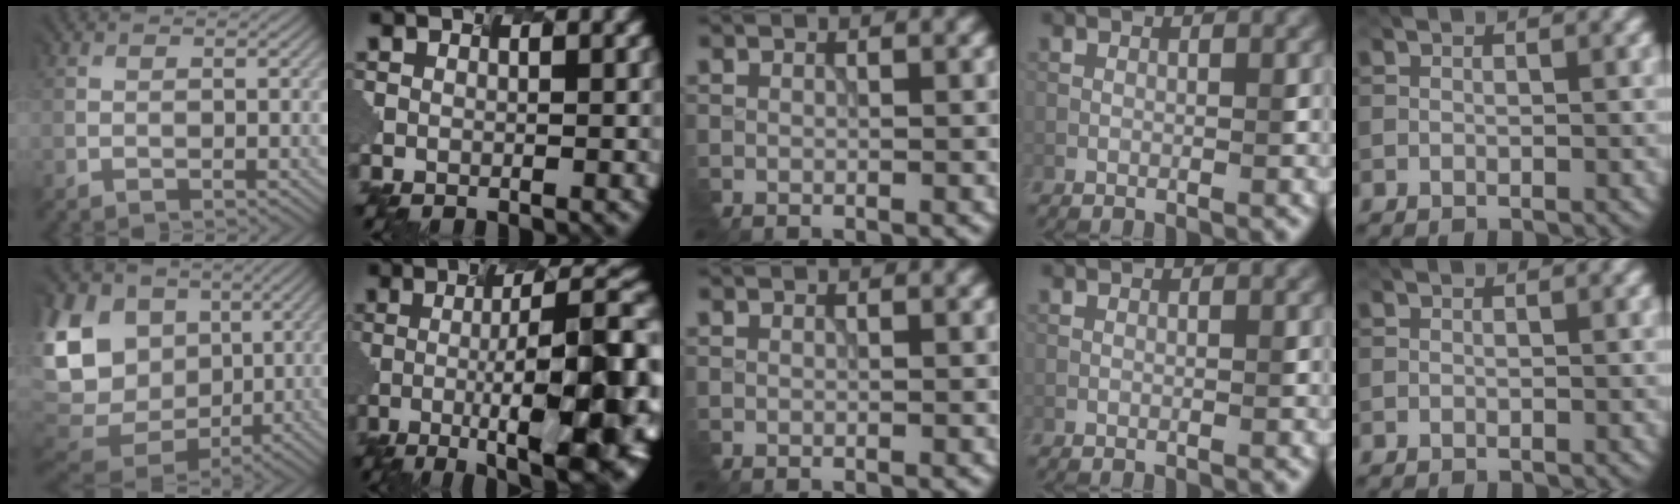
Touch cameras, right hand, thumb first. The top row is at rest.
{"thumb": {"total": 16.8, "force": [3.1, 14.1, 8.5], "torque": [-0.245, 0.002, 0.096]}, "index": {"total": 13.9, "force": [-2.4, 3.8, 13.2], "torque": [-0.145, 0.010, -0.024]}}